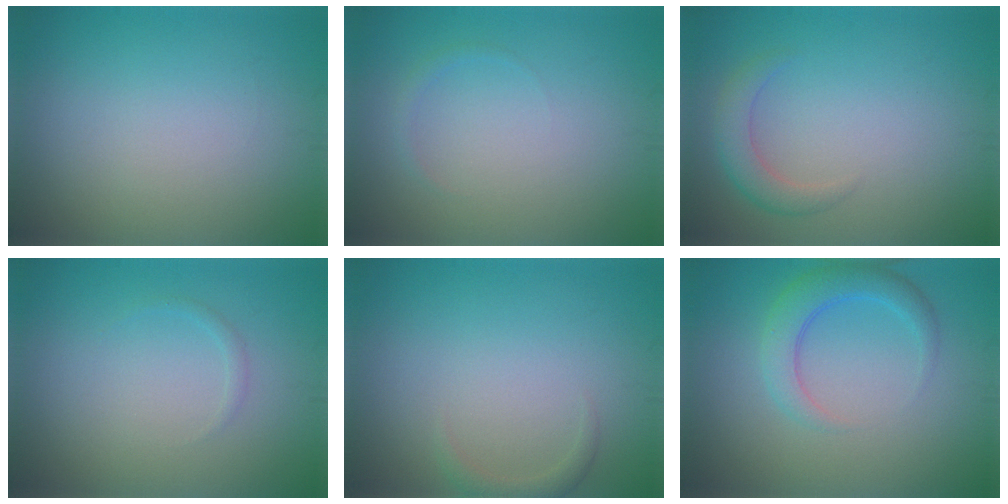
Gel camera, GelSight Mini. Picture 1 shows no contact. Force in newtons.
{"total": 0.7, "press": 0.7, "slide": 0.1}
{"total": 2.4, "press": 2.4, "slide": 0.1}
{"total": 0.6, "press": 0.6, "slide": 0.1}
{"total": 1.2, "press": 1.2, "slide": 0.2}
{"total": 3.4, "press": 3.3, "slide": 0.2}